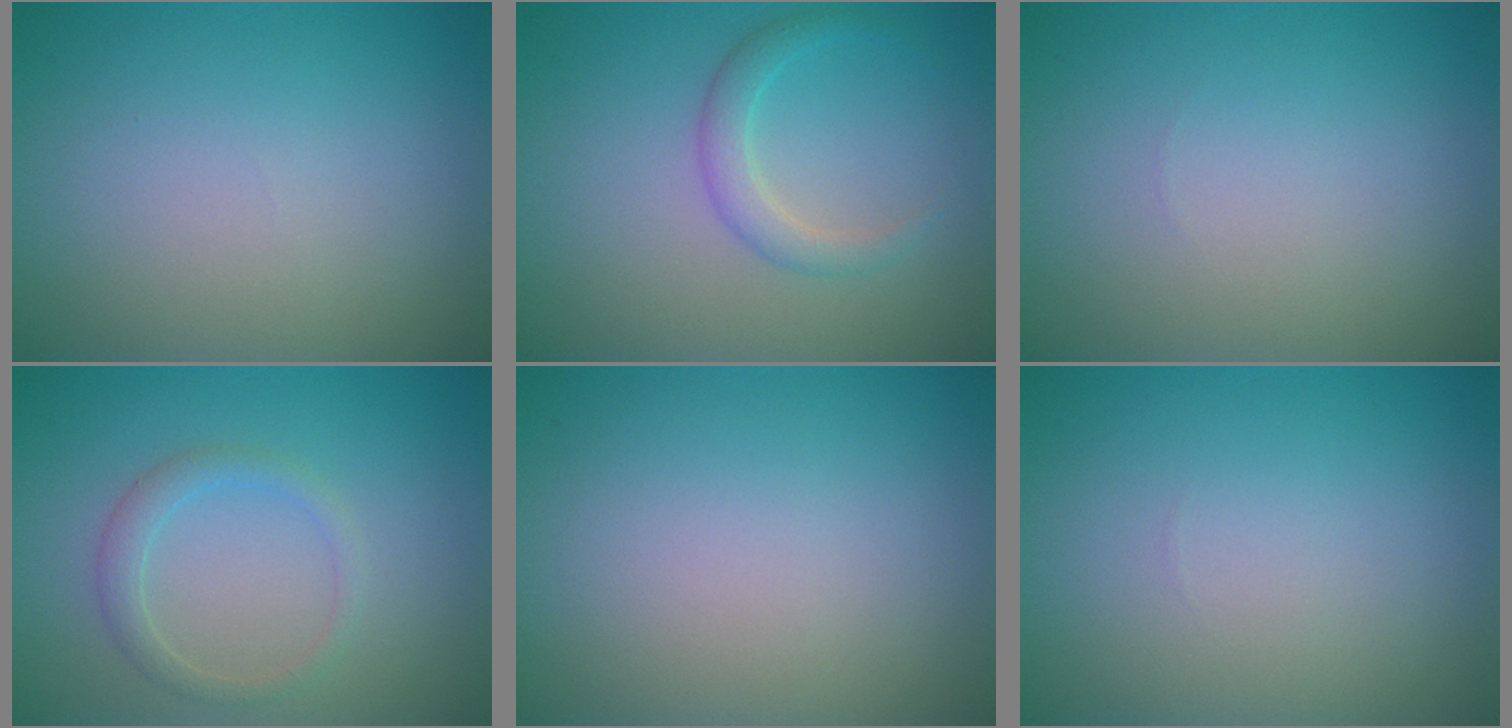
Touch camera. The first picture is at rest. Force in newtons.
{"total": 2.0, "press": 2.0, "slide": 0.1}
{"total": 0.0}
{"total": 1.8, "press": 1.8, "slide": 0.1}
{"total": 0.0}
{"total": 0.0}